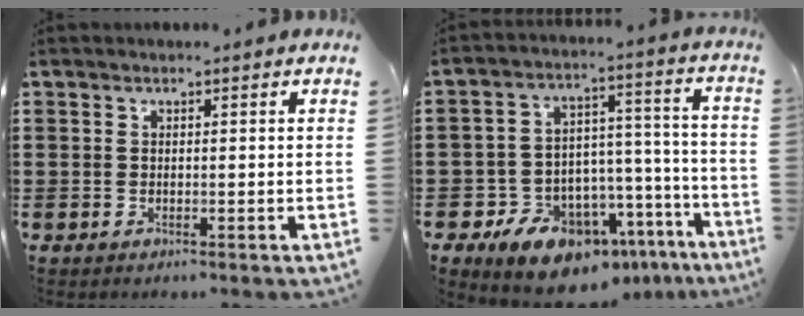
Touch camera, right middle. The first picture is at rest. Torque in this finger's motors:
{"motor_torque": [1.31, -0.83, 0.93, 0.21]}